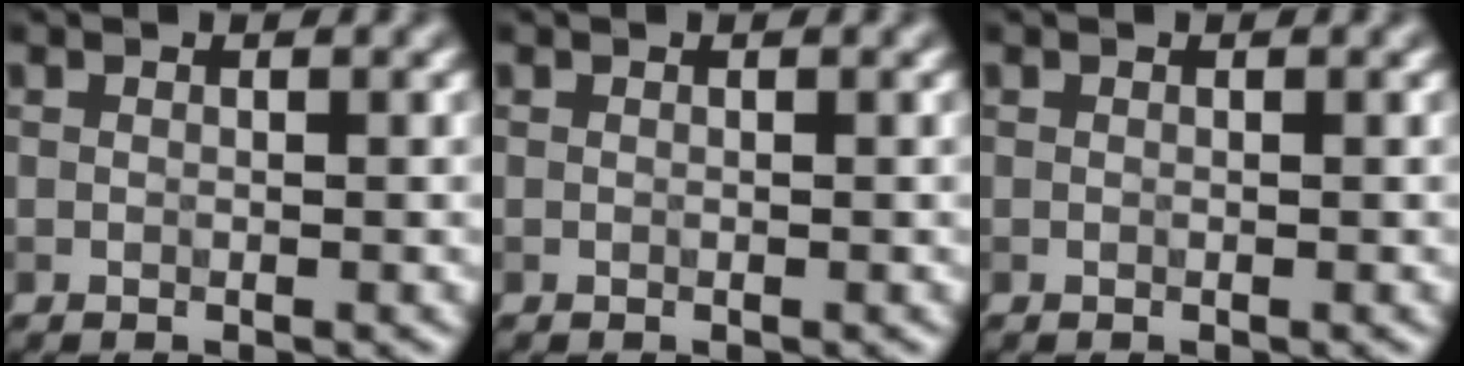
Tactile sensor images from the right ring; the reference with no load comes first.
{"total": 0.0}
{"total": 0.0}